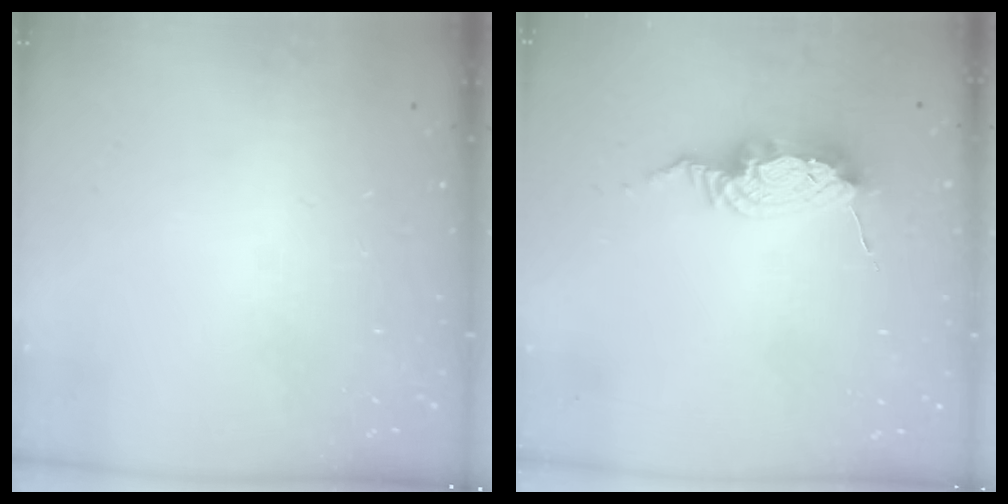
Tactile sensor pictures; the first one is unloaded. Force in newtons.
{"total": 10.0, "press": 10.0, "slide": 1.1}